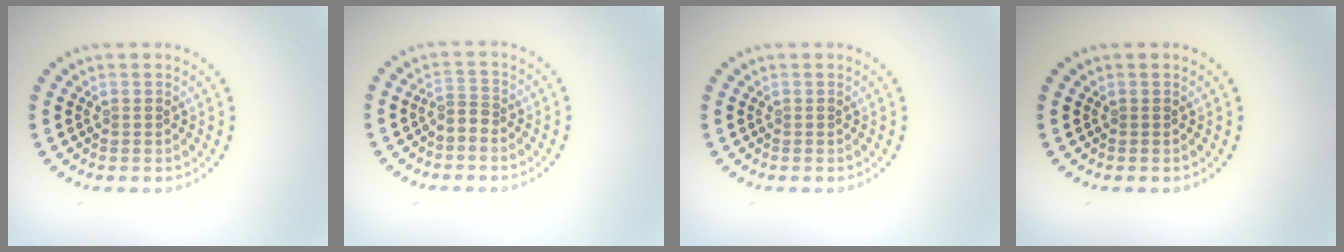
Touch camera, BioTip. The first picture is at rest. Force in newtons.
{"total": 1.6, "press": 1.2, "slide": 1.1}
{"total": 0.0}
{"total": 0.0}